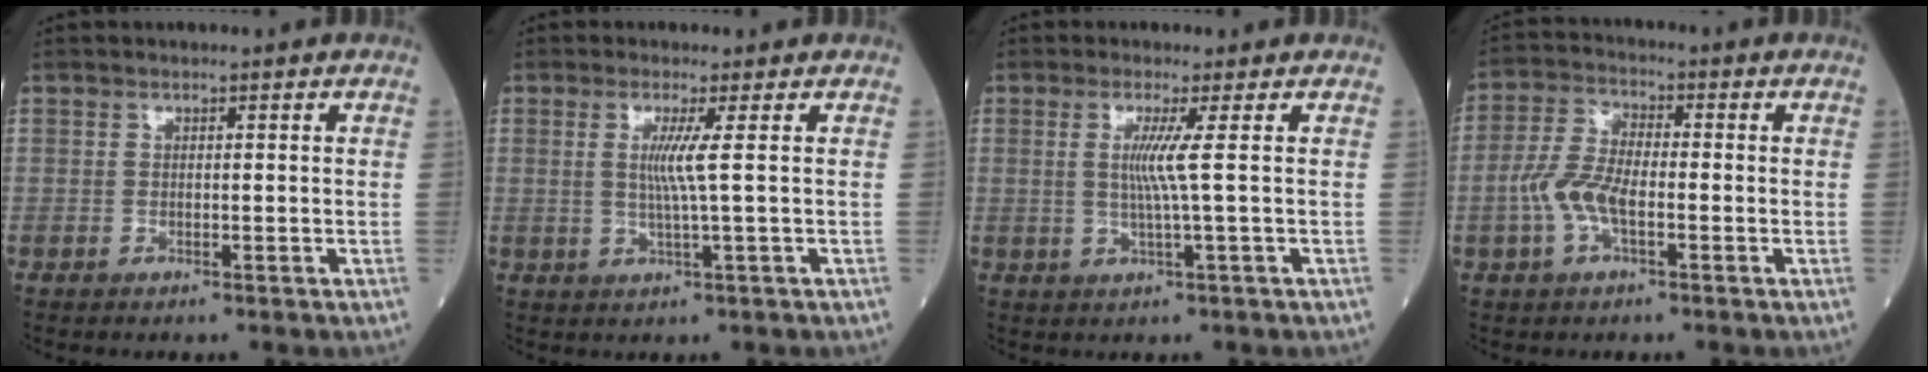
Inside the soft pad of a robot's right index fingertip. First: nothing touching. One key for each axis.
{"total": 3.7, "fx": 0.6, "fy": -1.1, "fz": 3.5, "tx": -0.071, "ty": -0.005, "tz": 0.010}
{"total": 3.8, "fx": 0.5, "fy": -1.3, "fz": 3.5, "tx": -0.072, "ty": -0.005, "tz": 0.009}
{"total": 6.8, "fx": -1.9, "fy": 2.8, "fz": 5.9, "tx": -0.137, "ty": 0.010, "tz": -0.039}